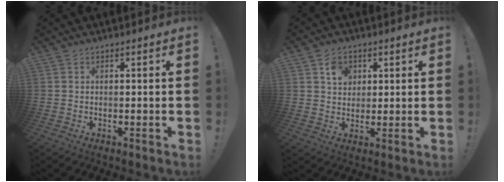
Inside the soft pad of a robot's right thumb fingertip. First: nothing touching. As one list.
[{"total": 5.6, "force": [2.5, 4.7, 1.9], "torque": [-0.016, -0.008, 0.043]}]